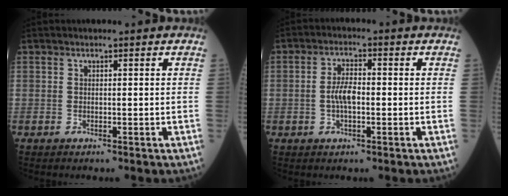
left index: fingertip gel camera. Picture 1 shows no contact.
{"total": 3.9, "force": [-0.7, 1.3, 3.7], "torque": [-0.077, 0.004, -0.013]}